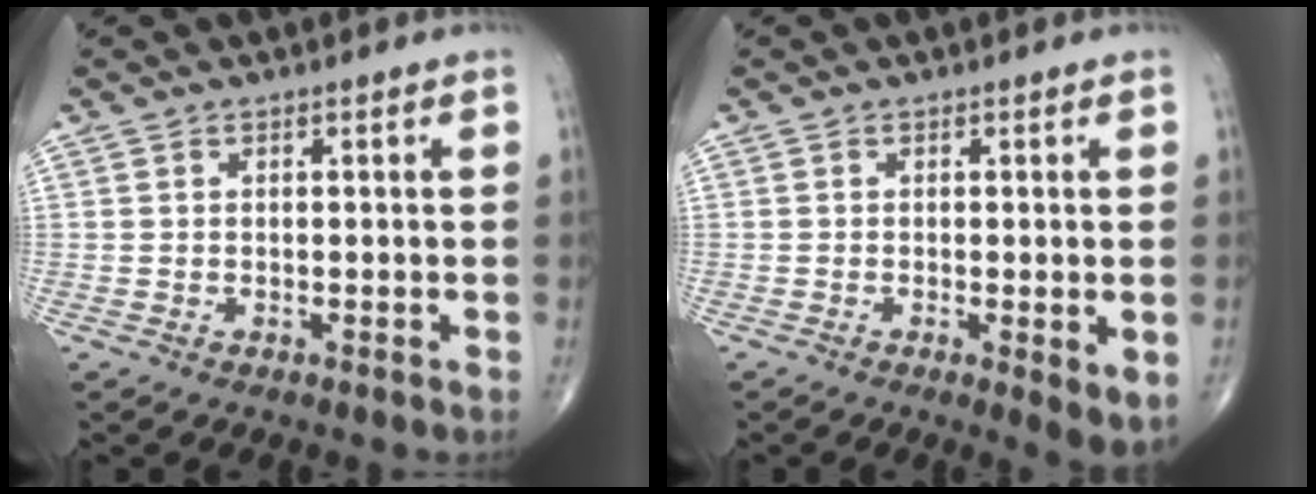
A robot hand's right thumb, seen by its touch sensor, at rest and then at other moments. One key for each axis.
{"total": 4.2, "fx": -0.9, "fy": 1.0, "fz": 4.0, "tx": -0.062, "ty": -0.014, "tz": -0.014}